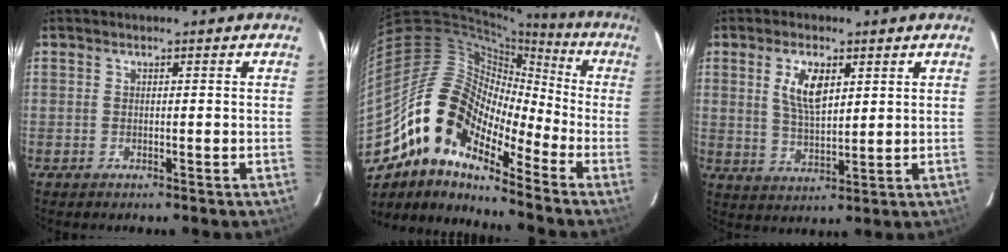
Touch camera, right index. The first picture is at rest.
{"total": 15.7, "force": [-9.8, 7.5, 9.8], "torque": [-0.163, 0.005, -0.205]}
{"total": 7.1, "force": [2.7, 3.2, 5.8], "torque": [-0.108, 0.003, 0.056]}